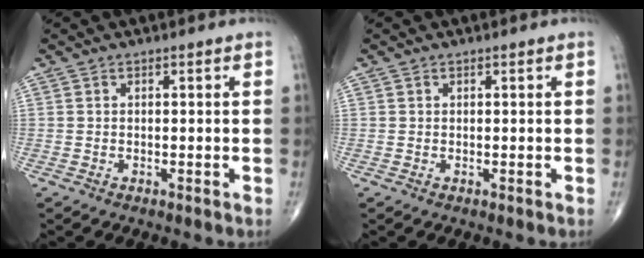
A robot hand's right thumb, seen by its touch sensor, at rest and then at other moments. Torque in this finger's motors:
{"motor_torque": [-0.26, 0.03, -0.15, -0.10, 0.02]}